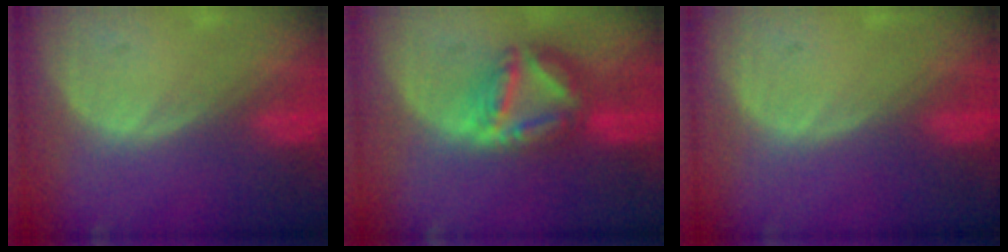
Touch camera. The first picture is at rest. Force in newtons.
{"total": 8.0, "press": 7.0, "slide": 4.0}
{"total": 0.0}